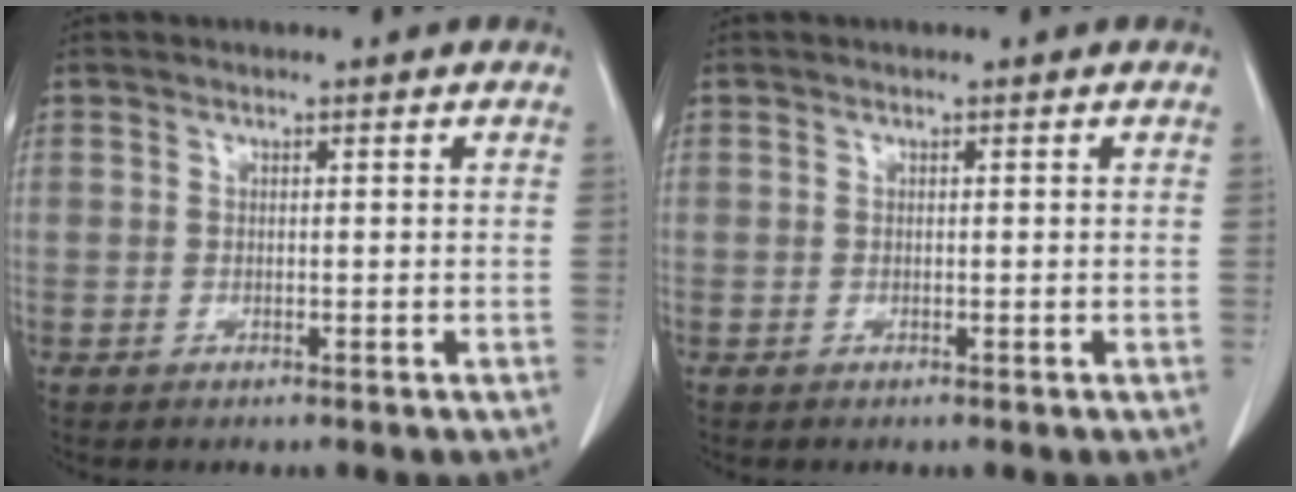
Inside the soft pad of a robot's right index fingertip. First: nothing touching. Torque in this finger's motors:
{"motor_torque": [0.00, 0.00, 0.00, 0.00]}